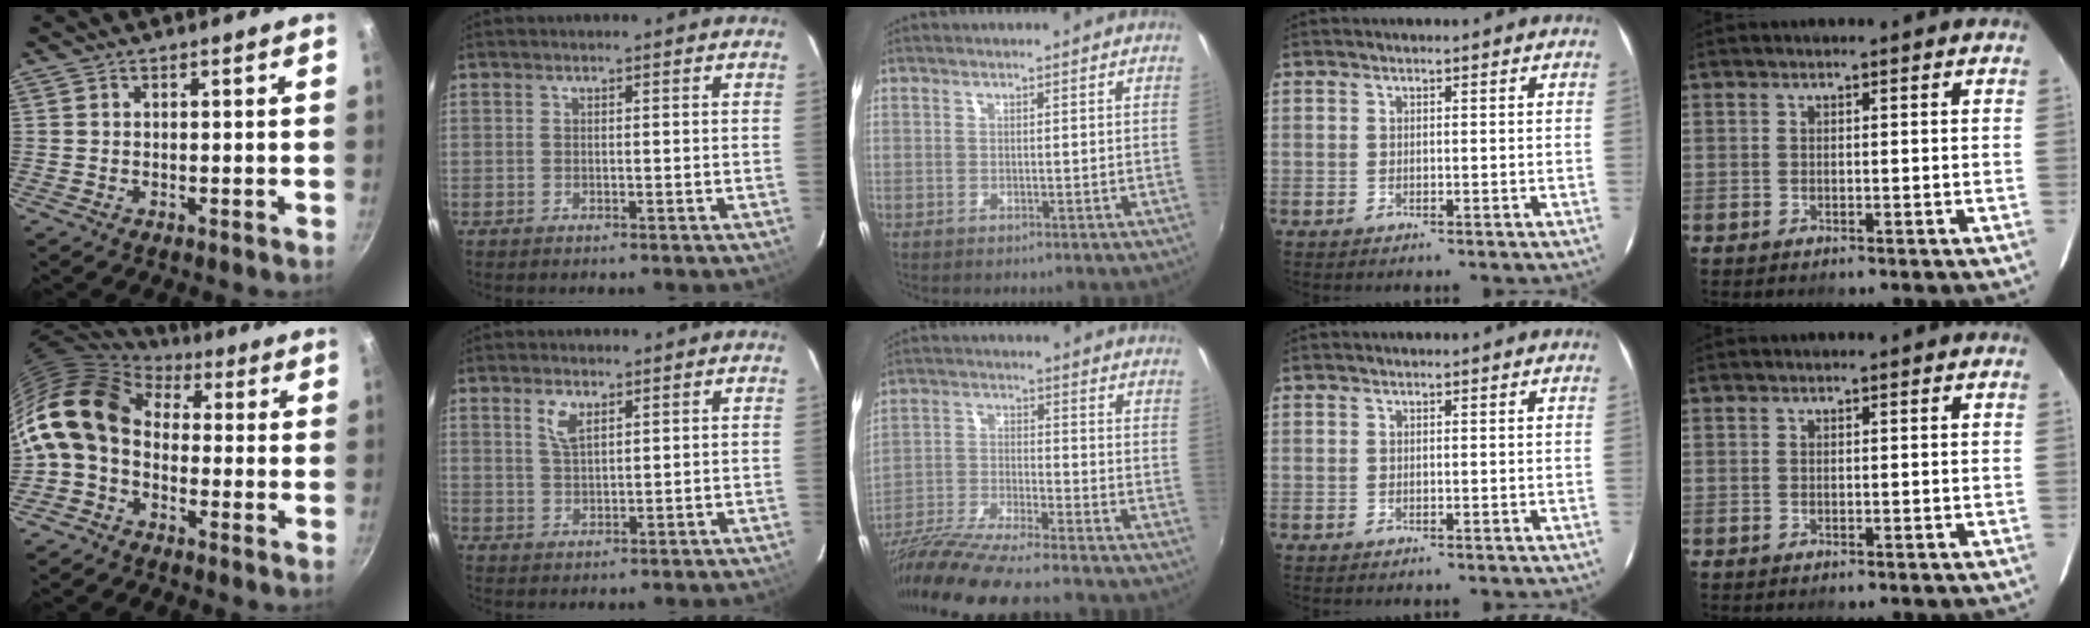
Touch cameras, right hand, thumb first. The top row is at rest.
{"thumb": {"total": 13.1, "force": [0.6, 9.3, 9.2], "torque": [-0.159, 0.025, -0.013]}, "index": {"total": 3.6, "force": [2.0, 1.6, 2.6], "torque": [-0.050, 0.002, 0.039]}, "middle": {"total": 14.9, "force": [-12.9, 0.0, 7.4], "torque": [-0.156, -0.036, -0.235]}}